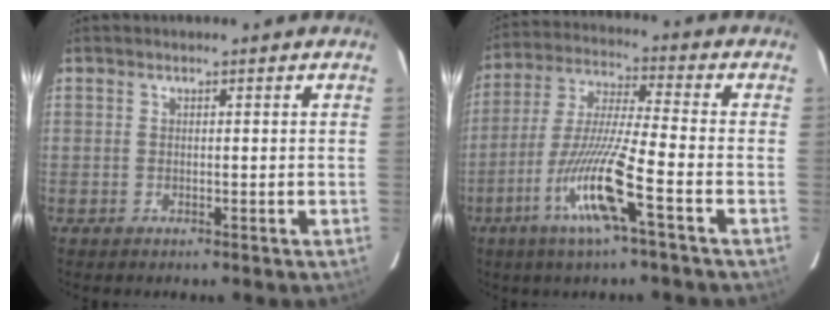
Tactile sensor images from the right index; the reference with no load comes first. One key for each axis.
{"total": 12.9, "fx": -5.6, "fy": -0.3, "fz": 11.6, "tx": -0.237, "ty": -0.013, "tz": -0.110}